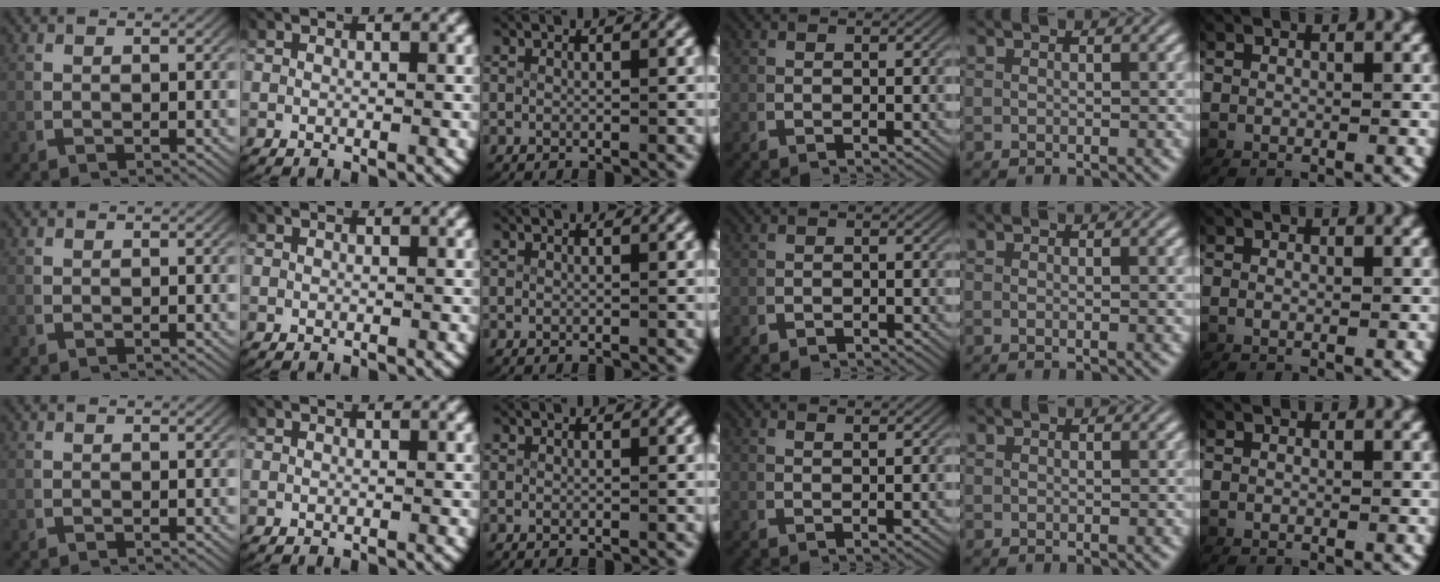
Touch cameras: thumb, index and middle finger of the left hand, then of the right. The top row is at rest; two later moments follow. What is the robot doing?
{"motion": "lift_and_place", "object": "coat"}